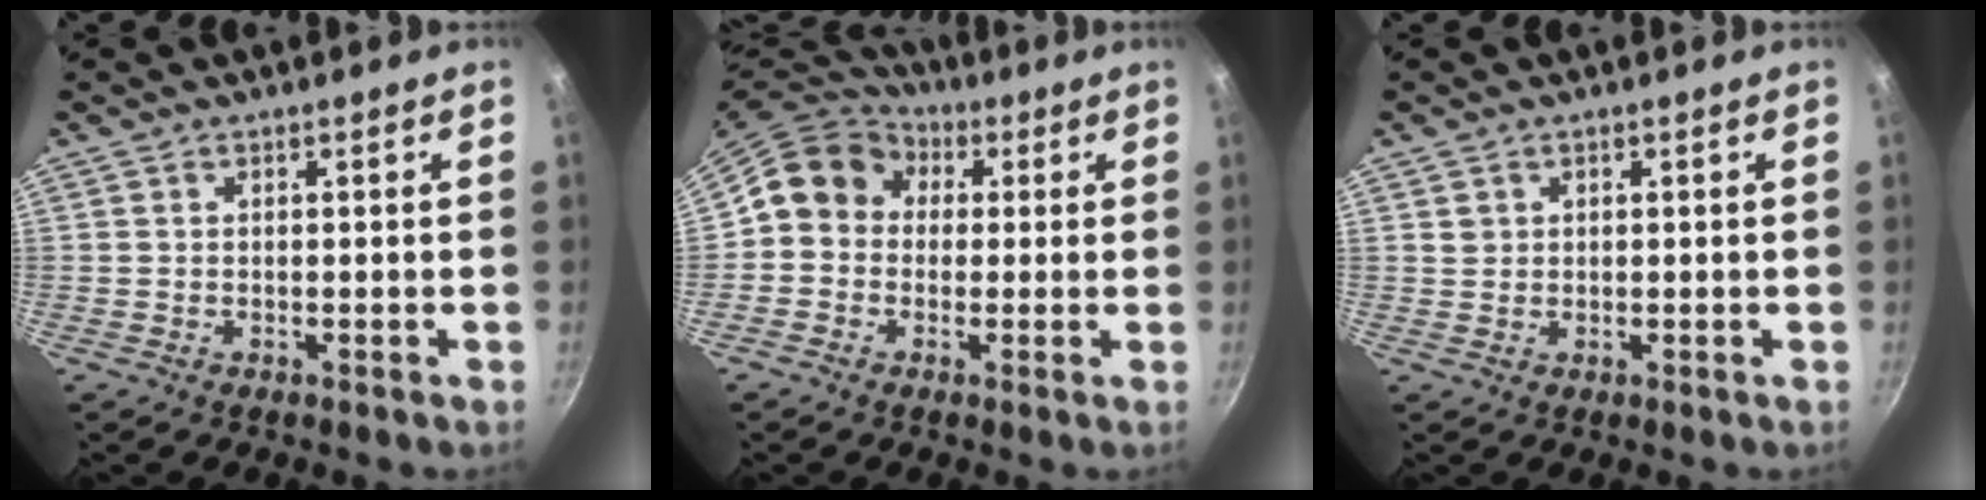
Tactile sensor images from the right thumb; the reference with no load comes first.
{"total": 10.5, "force": [1.5, 9.2, 4.9], "torque": [-0.055, 0.024, -0.001]}
{"total": 1.6, "force": [0.6, 1.4, 0.4], "torque": [0.002, 0.005, 0.012]}